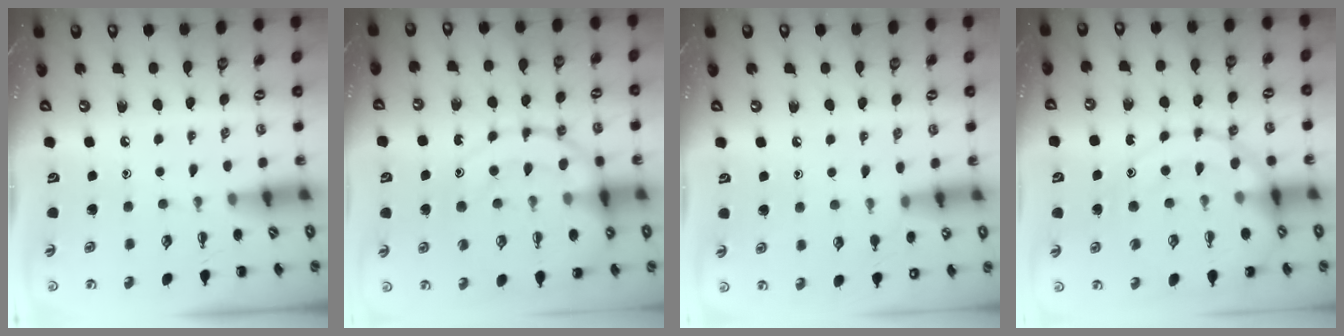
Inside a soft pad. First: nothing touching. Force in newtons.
{"total": 18.7, "press": 18.6, "slide": 2.2}
{"total": 6.1, "press": 5.8, "slide": 1.9}
{"total": 15.2, "press": 15.1, "slide": 2.0}